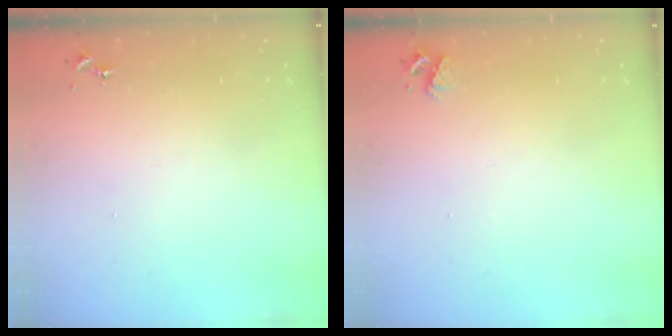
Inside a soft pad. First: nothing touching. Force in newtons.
{"total": 3.3, "press": 3.3, "slide": 0.5}